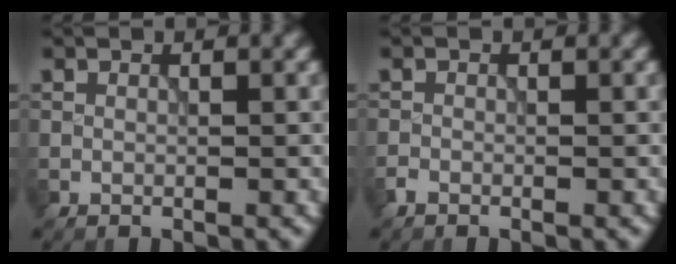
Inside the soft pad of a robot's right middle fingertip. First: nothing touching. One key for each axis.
{"total": 0.6, "fx": -0.5, "fy": 0.2, "fz": 0.2, "tx": -0.002, "ty": -0.001, "tz": -0.012}